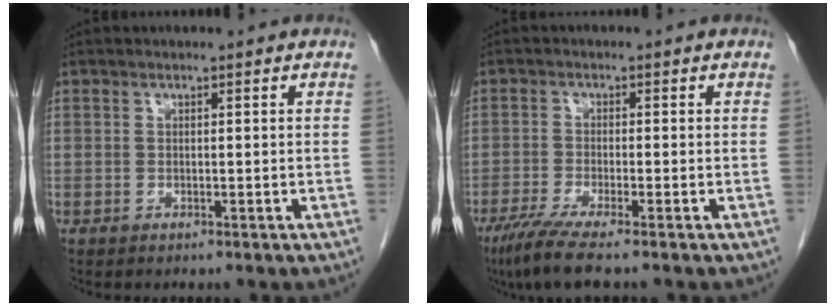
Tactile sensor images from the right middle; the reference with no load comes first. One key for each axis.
{"total": 5.8, "fx": -4.2, "fy": -0.2, "fz": 3.9, "tx": -0.073, "ty": -0.018, "tz": -0.080}